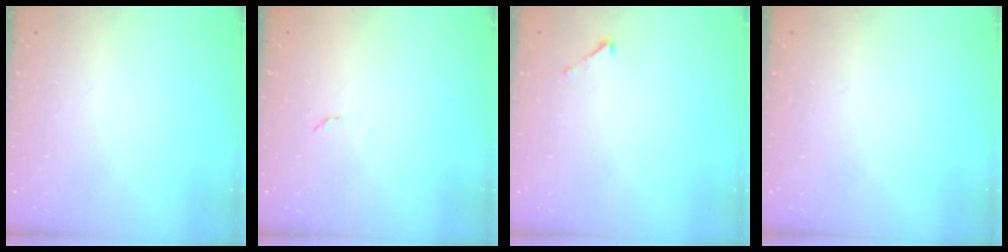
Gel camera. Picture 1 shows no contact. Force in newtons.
{"total": 5.9, "press": 5.9, "slide": 0.4}
{"total": 2.5, "press": 2.5, "slide": 0.3}
{"total": 0.0}